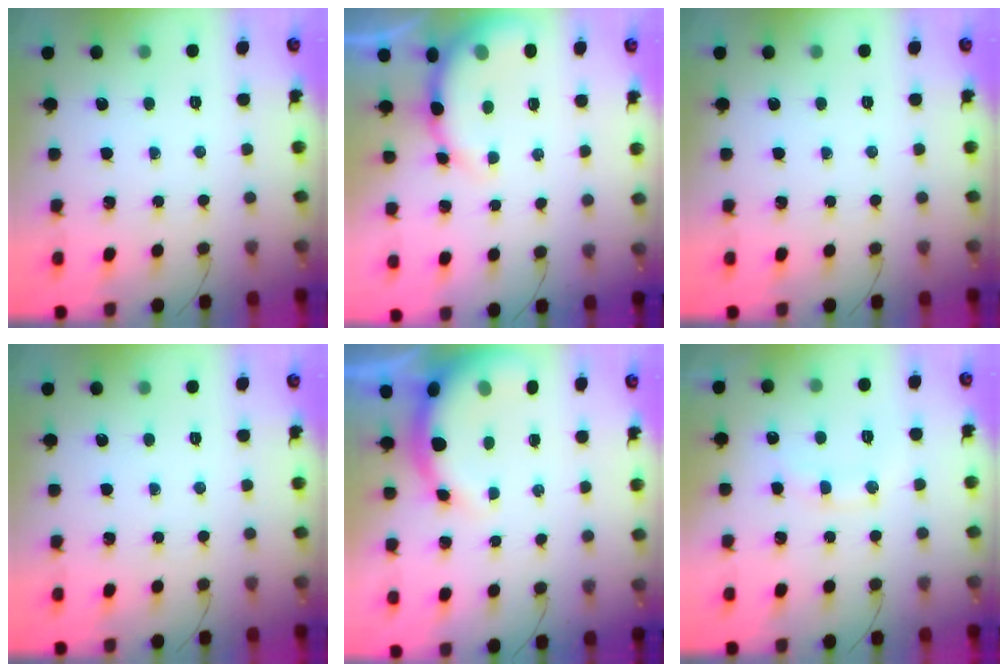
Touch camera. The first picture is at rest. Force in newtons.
{"total": 8.4, "press": 8.3, "slide": 1.7}
{"total": 0.0}
{"total": 0.0}
{"total": 9.1, "press": 8.9, "slide": 1.7}
{"total": 9.8, "press": 9.7, "slide": 0.9}